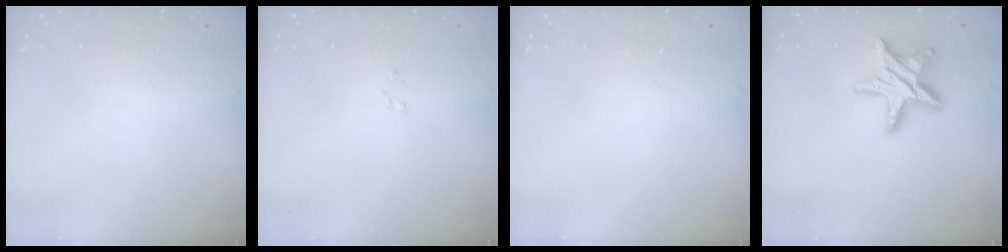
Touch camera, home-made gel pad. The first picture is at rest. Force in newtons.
{"total": 1.5, "press": 1.5, "slide": 0.2}
{"total": 0.0}
{"total": 14.4, "press": 14.3, "slide": 0.8}